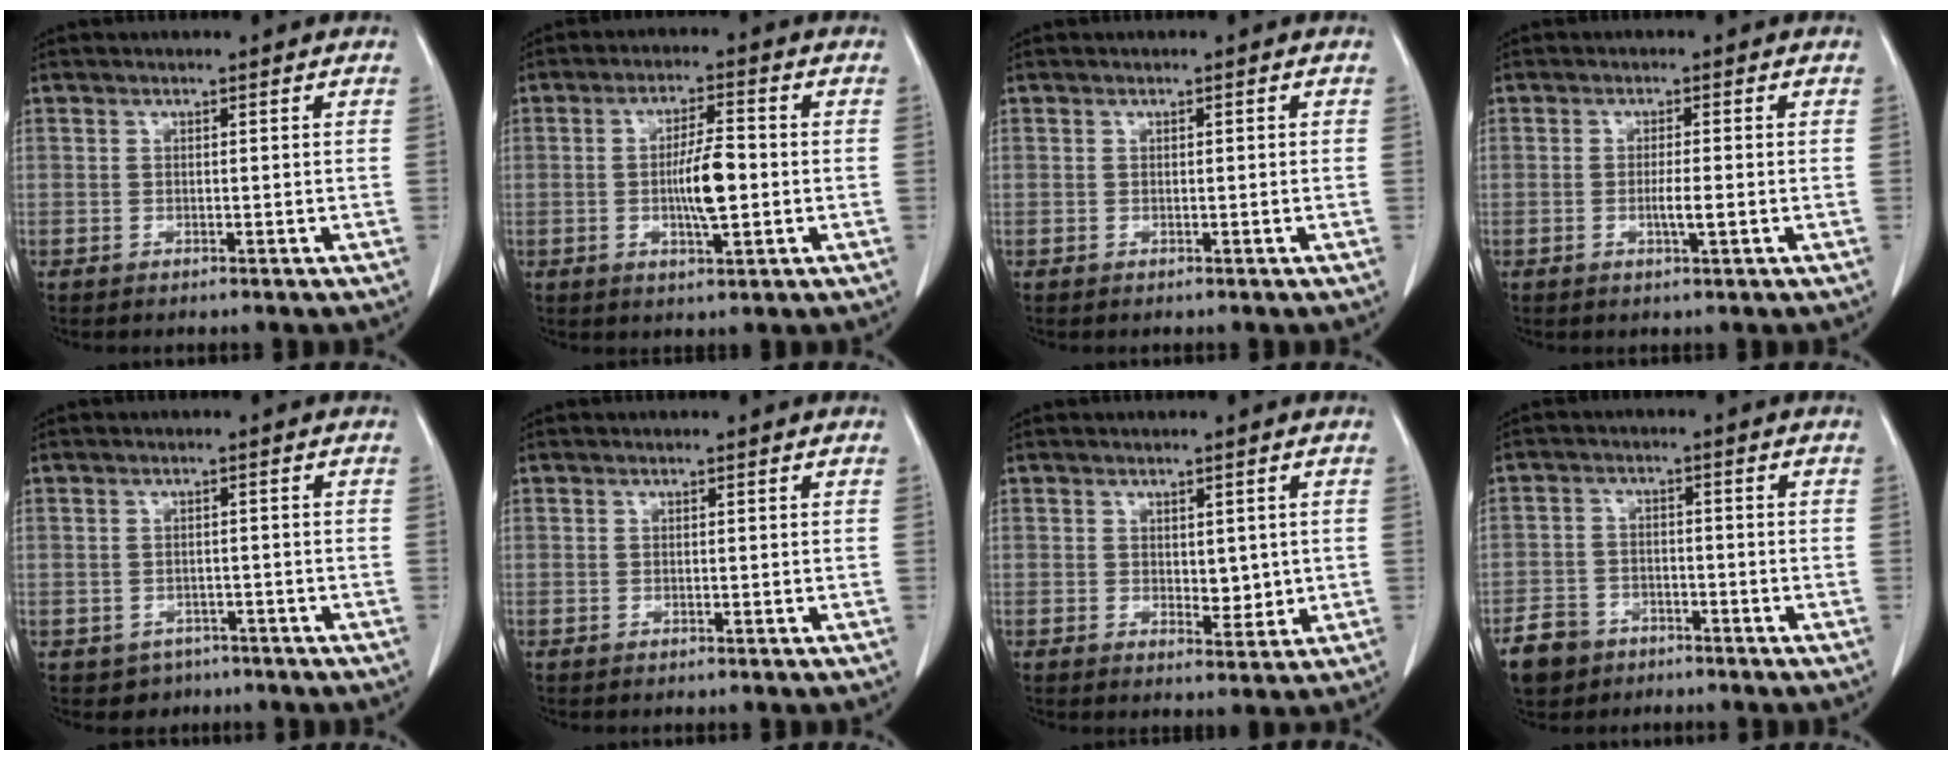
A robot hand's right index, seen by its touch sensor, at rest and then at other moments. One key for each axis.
{"total": 6.6, "fx": -0.8, "fy": 1.1, "fz": 6.5, "tx": -0.118, "ty": -0.001, "tz": -0.016}
{"total": 0.0}
{"total": 2.5, "fx": -0.6, "fy": 0.0, "fz": 2.4, "tx": -0.048, "ty": -0.004, "tz": -0.010}
{"total": 3.0, "fx": -1.8, "fy": 2.4, "fz": -0.2, "tx": 0.003, "ty": 0.011, "tz": -0.024}
{"total": 0.0}
{"total": 3.3, "fx": 0.3, "fy": 1.8, "fz": 2.7, "tx": -0.035, "ty": -0.008, "tz": 0.011}
{"total": 8.4, "fx": -6.6, "fy": 4.8, "fz": 2.1, "tx": -0.056, "ty": -0.008, "tz": -0.129}